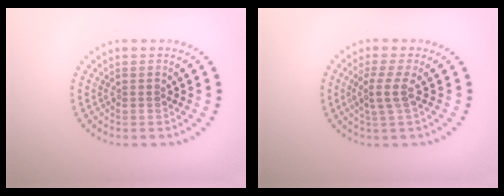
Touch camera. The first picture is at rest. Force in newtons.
{"total": 2.1, "press": 1.5, "slide": 1.4}